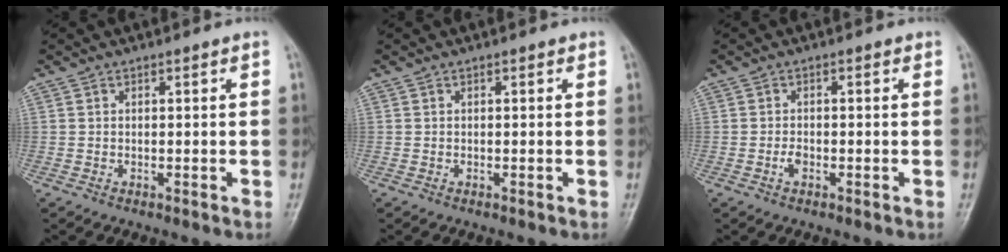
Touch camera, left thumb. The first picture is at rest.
{"total": 0.0}
{"total": 1.6, "force": [-0.6, 1.0, 1.1], "torque": [-0.016, 0.002, -0.016]}